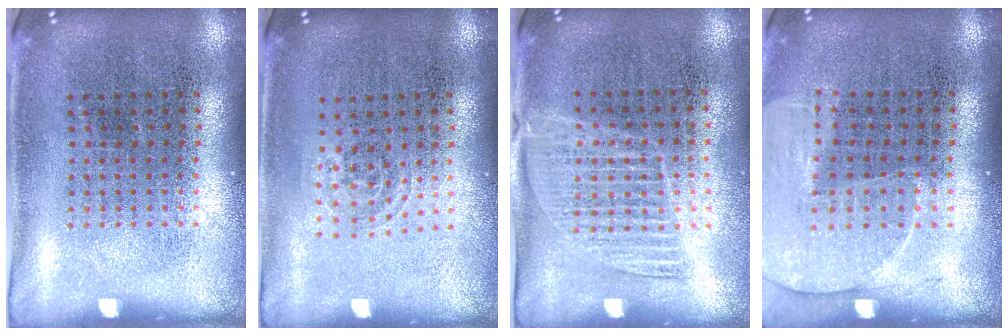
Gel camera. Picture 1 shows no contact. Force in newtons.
{"total": 0.8, "press": 0.6, "slide": 0.6}
{"total": 1.3, "press": 1.2, "slide": 0.6}
{"total": 1.3, "press": 1.3, "slide": 0.3}